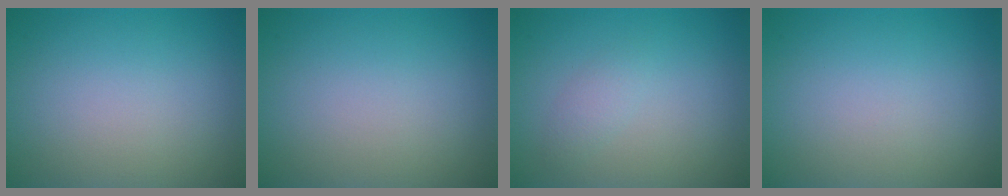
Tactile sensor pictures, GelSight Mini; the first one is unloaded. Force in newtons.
{"total": 0.0}
{"total": 1.2, "press": 1.2, "slide": 0.0}
{"total": 0.0}